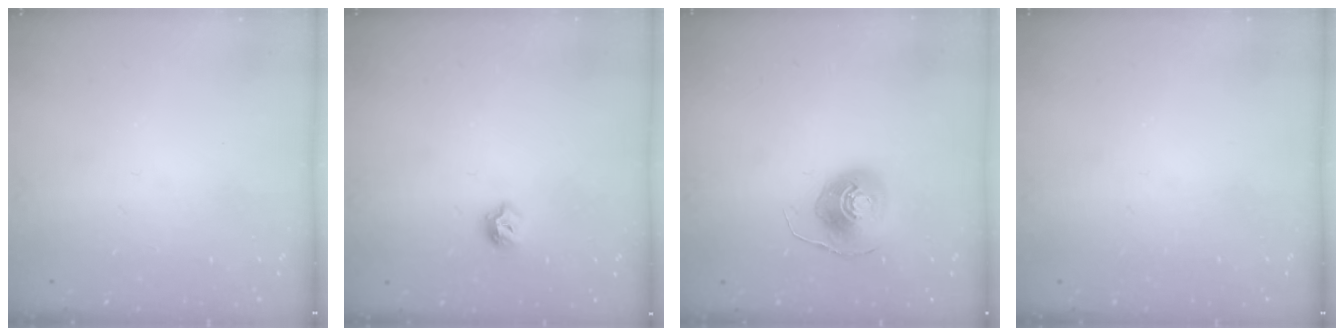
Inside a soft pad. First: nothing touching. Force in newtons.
{"total": 5.6, "press": 5.6, "slide": 0.8}
{"total": 8.5, "press": 8.4, "slide": 0.3}
{"total": 0.0}